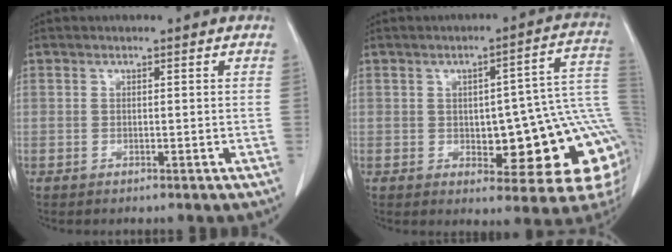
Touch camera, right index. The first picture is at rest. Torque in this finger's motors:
{"motor_torque": [1.25, -0.76, 0.36, 0.07]}